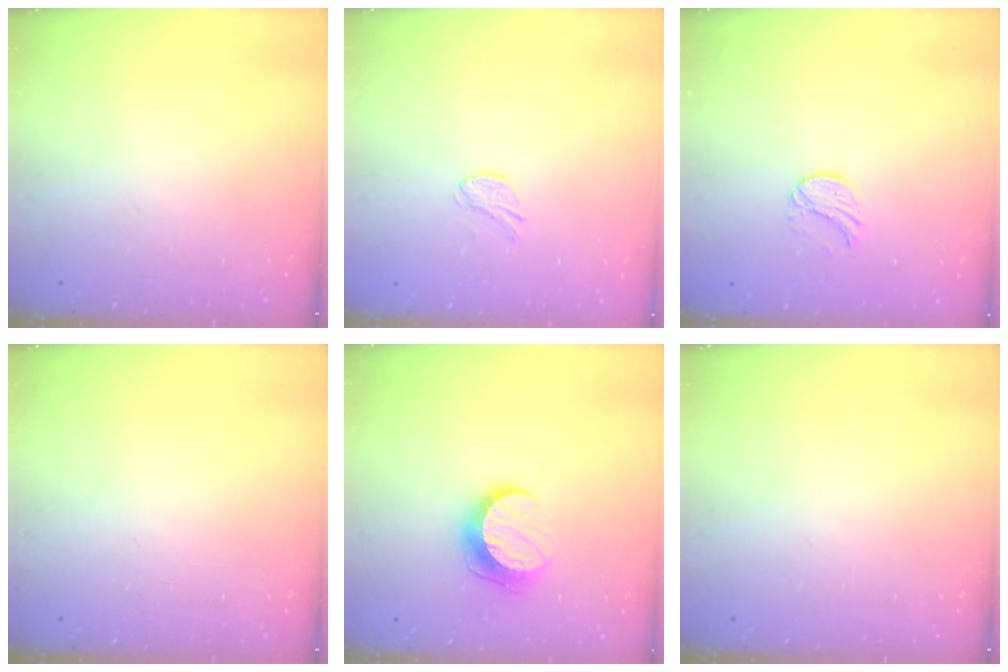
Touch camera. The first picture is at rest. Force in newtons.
{"total": 5.7, "press": 5.7, "slide": 0.5}
{"total": 6.5, "press": 6.5, "slide": 0.6}
{"total": 0.0}
{"total": 10.1, "press": 10.1, "slide": 0.5}
{"total": 0.0}